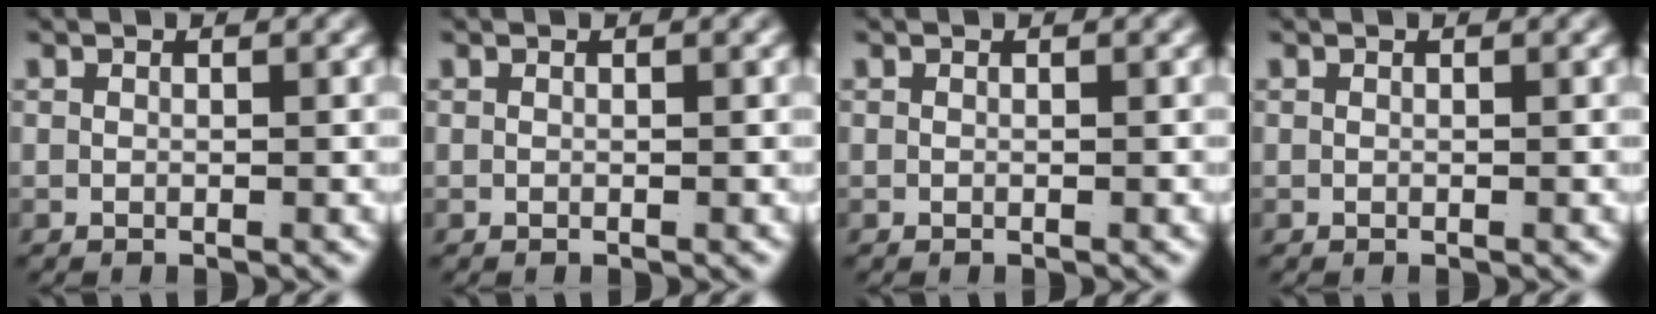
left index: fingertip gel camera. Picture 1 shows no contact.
{"total": 0.0}
{"total": 0.0}
{"total": 0.0}